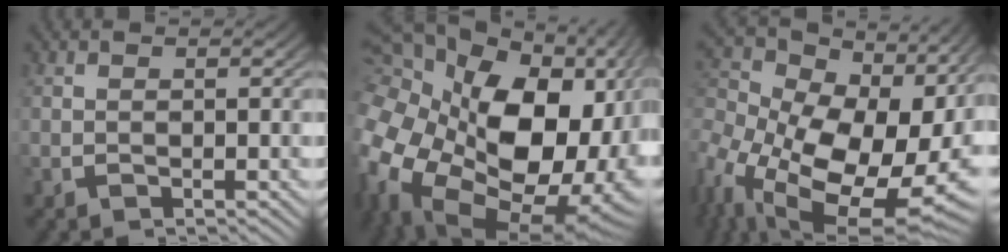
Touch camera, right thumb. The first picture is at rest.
{"total": 24.8, "force": [-1.6, 17.6, 17.4], "torque": [-0.351, -0.079, 0.005]}
{"total": 16.7, "force": [-2.4, 11.0, 12.3], "torque": [-0.242, -0.079, -0.002]}